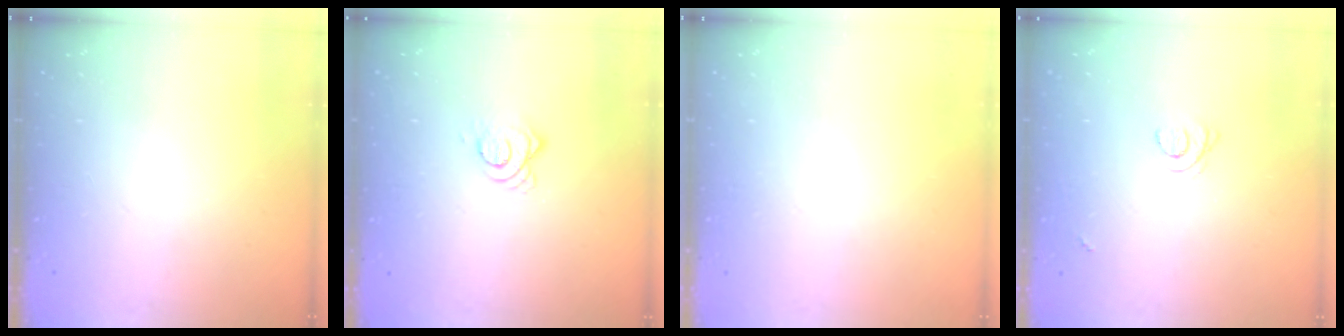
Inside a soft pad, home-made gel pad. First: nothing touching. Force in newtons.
{"total": 5.4, "press": 5.4, "slide": 0.6}
{"total": 0.0}
{"total": 3.3, "press": 3.3, "slide": 0.5}